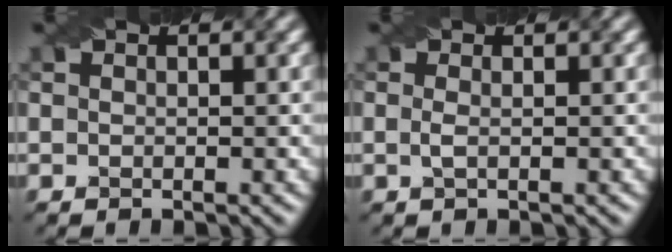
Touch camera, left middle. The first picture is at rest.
{"total": 0.8, "force": [0.0, 0.2, 0.8], "torque": [-0.020, 0.001, -0.001]}